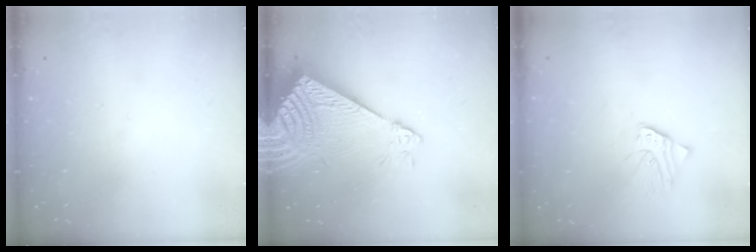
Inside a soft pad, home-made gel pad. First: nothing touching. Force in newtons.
{"total": 14.7, "press": 14.6, "slide": 2.2}
{"total": 1.6, "press": 1.6, "slide": 0.3}